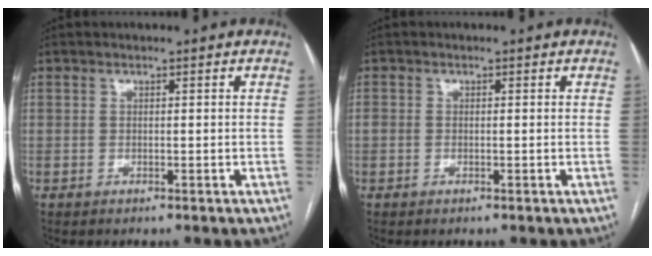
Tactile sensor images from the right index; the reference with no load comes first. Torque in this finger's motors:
{"motor_torque": [0.19, -0.02, 0.06, 0.01]}